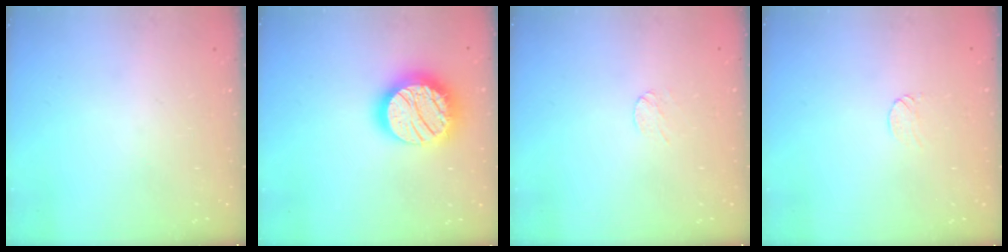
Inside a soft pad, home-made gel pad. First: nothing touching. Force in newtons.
{"total": 24.0, "press": 24.0, "slide": 1.6}
{"total": 2.6, "press": 2.5, "slide": 0.3}
{"total": 4.9, "press": 4.8, "slide": 0.4}